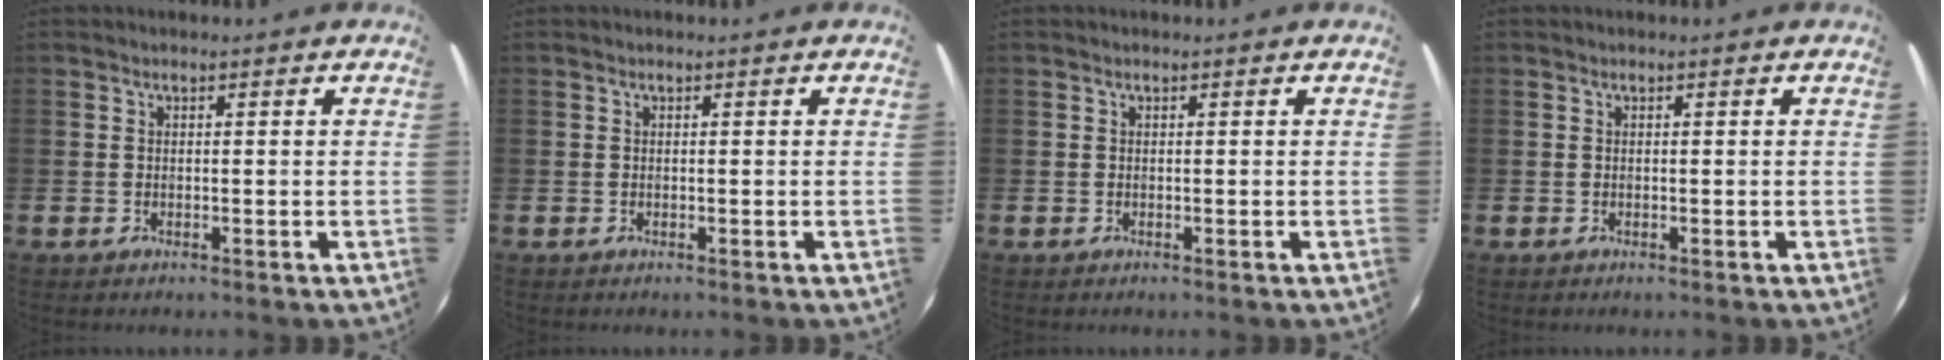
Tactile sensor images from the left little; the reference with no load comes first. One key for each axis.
{"total": 0.0}
{"total": 0.0}
{"total": 0.0}